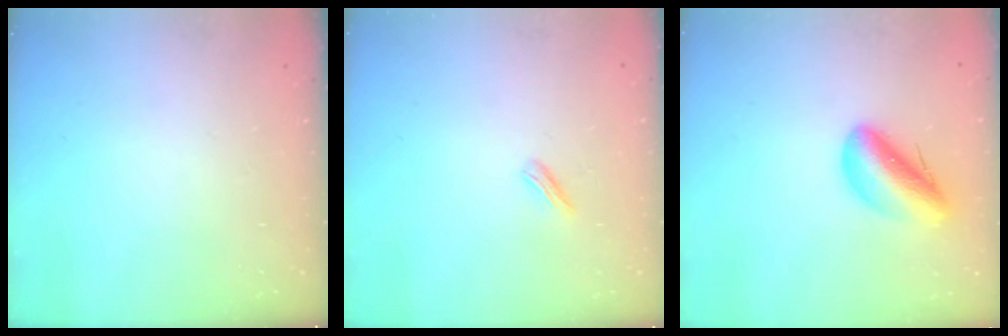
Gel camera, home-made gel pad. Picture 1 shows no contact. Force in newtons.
{"total": 2.3, "press": 2.2, "slide": 0.7}
{"total": 11.5, "press": 11.0, "slide": 3.2}